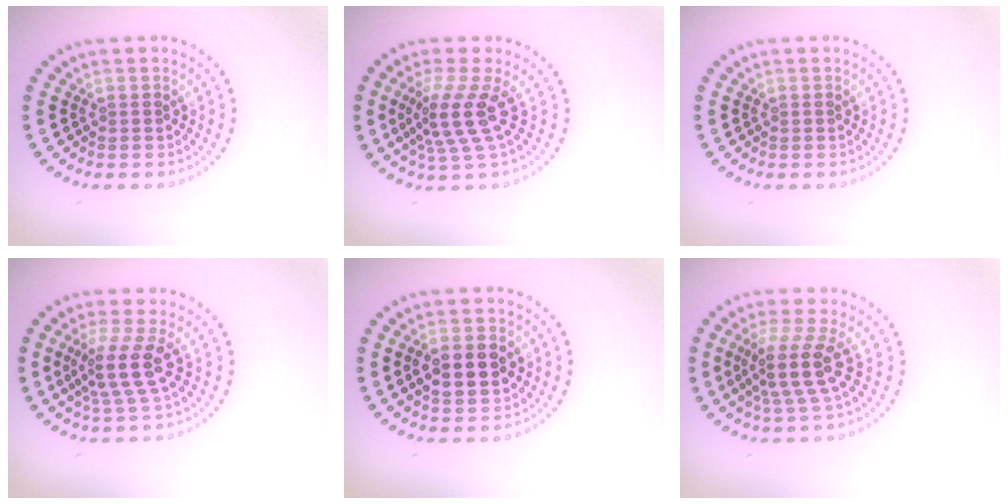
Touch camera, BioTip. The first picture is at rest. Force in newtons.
{"total": 3.9, "press": 2.9, "slide": 2.6}
{"total": 0.0}
{"total": 3.5, "press": 2.8, "slide": 2.2}
{"total": 3.6, "press": 3.6, "slide": 0.2}
{"total": 3.8, "press": 2.8, "slide": 2.7}